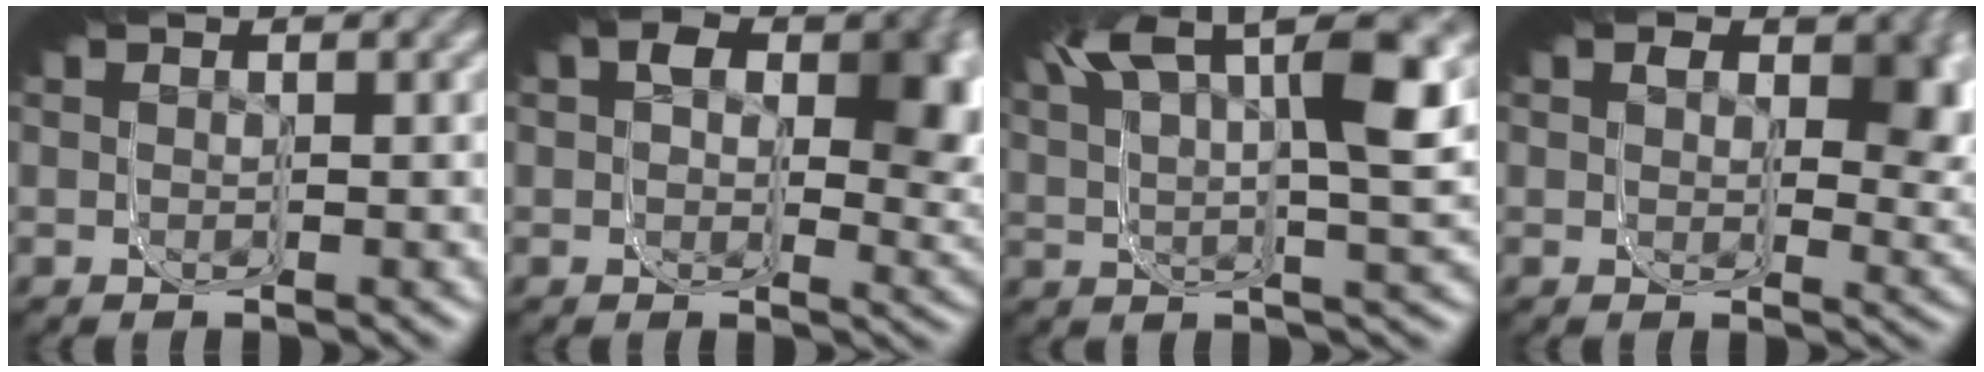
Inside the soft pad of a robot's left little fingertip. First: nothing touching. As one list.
[{"total": 9.3, "force": [0.5, 6.5, 6.7], "torque": [-0.080, 0.001, -0.001]}, {"total": 11.5, "force": [4.2, 5.6, 9.2], "torque": [-0.157, 0.038, 0.042]}, {"total": 7.3, "force": [1.2, 5.1, 5.1], "torque": [-0.066, 0.001, 0.013]}]